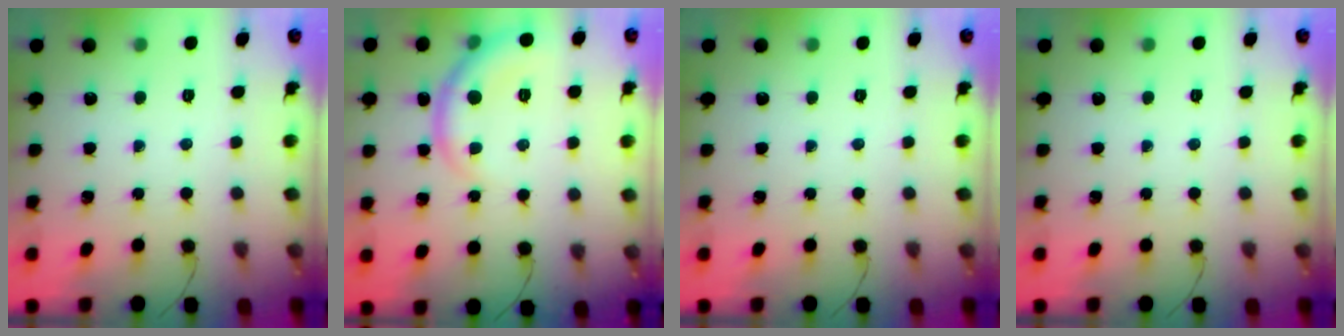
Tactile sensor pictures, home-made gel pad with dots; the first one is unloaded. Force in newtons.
{"total": 7.4, "press": 7.3, "slide": 0.9}
{"total": 0.0}
{"total": 0.0}